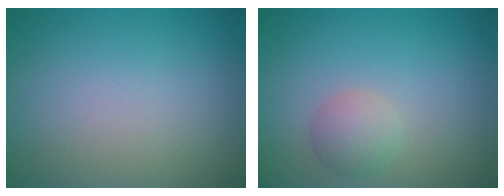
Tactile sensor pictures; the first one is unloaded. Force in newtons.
{"total": 2.2, "press": 2.2, "slide": 0.1}